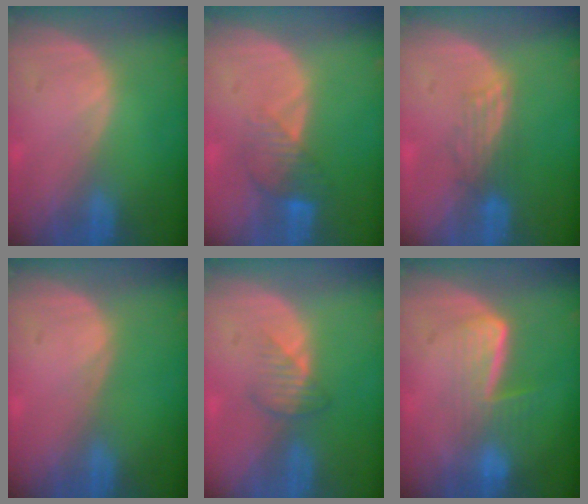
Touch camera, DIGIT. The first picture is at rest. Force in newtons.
{"total": 4.4, "press": 3.8, "slide": 2.3}
{"total": 2.7, "press": 2.7, "slide": 0.4}
{"total": 0.0}
{"total": 2.7, "press": 2.6, "slide": 0.7}
{"total": 6.6, "press": 5.5, "slide": 3.6}